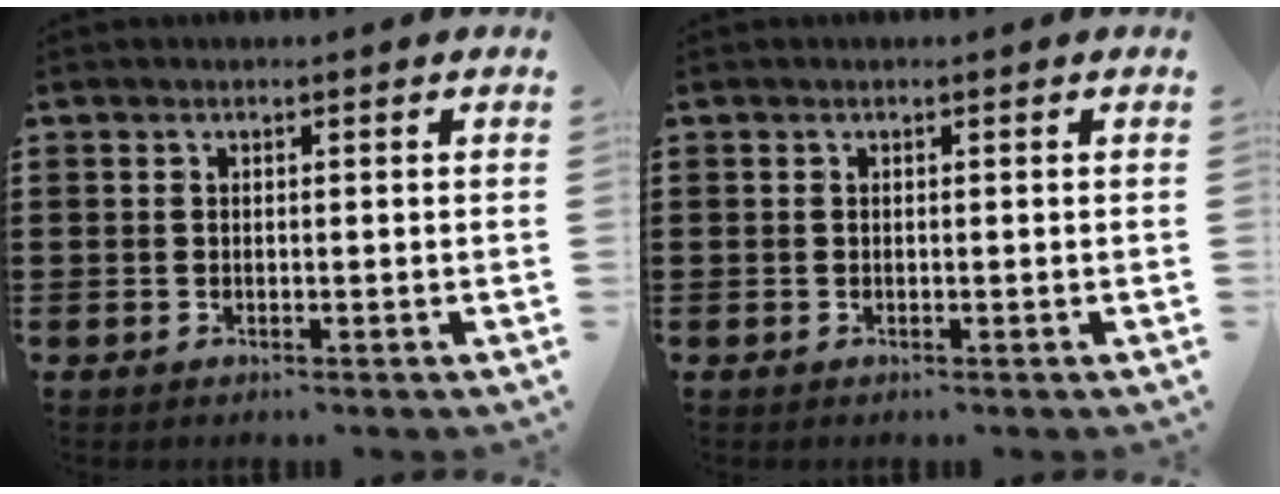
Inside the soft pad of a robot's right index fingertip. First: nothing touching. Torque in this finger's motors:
{"motor_torque": [0.56, 1.58, 0.00, 0.00]}